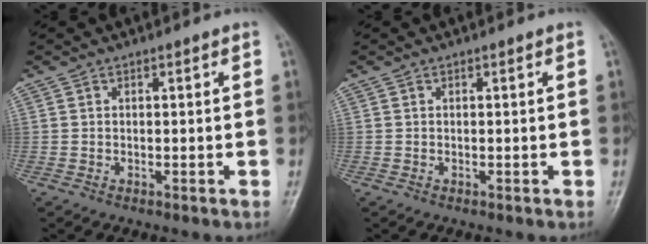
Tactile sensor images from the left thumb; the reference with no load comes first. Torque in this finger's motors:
{"motor_torque": [0.00, 0.00, 0.00, 0.00, 0.00]}